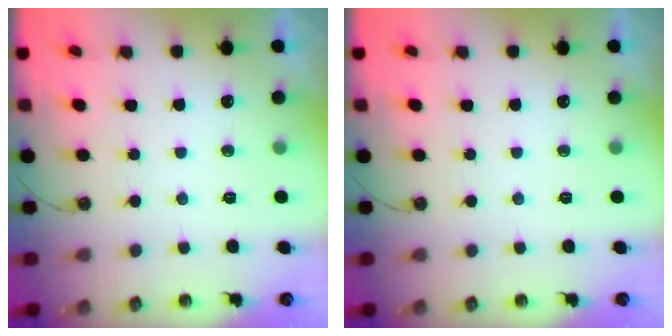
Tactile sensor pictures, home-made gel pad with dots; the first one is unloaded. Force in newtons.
{"total": 0.0}